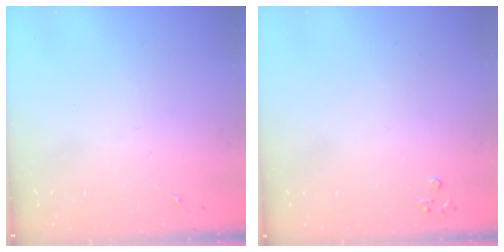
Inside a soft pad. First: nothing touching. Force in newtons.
{"total": 3.3, "press": 3.3, "slide": 0.3}